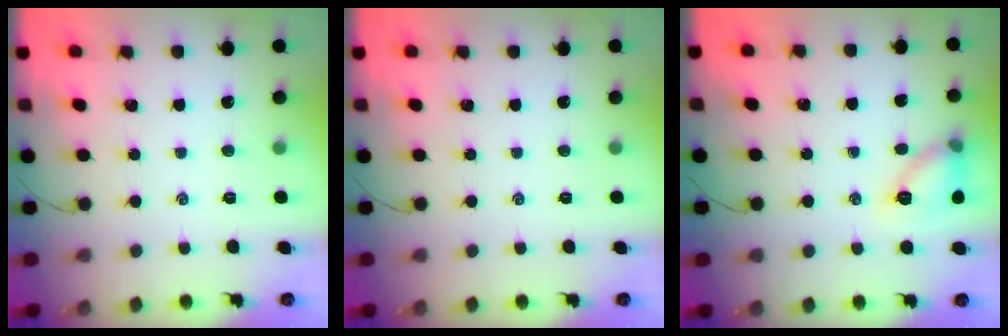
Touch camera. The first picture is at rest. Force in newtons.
{"total": 0.0}
{"total": 11.3, "press": 11.3, "slide": 0.4}